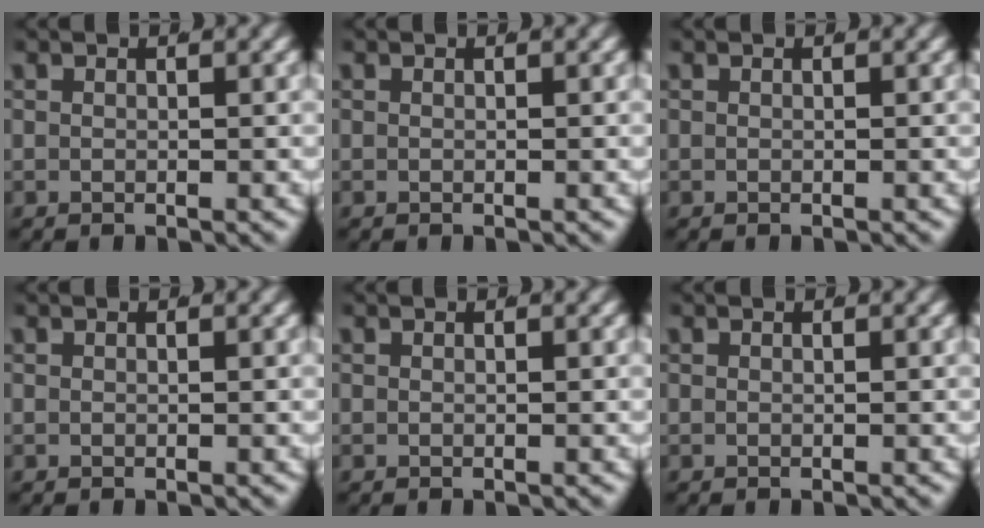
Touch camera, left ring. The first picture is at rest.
{"total": 0.0}
{"total": 0.0}
{"total": 0.0}
{"total": 0.0}
{"total": 0.0}